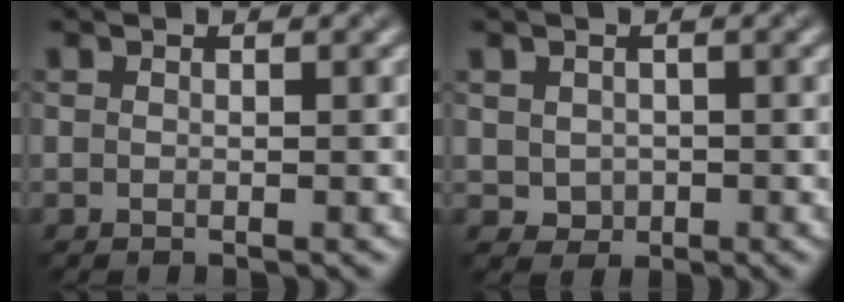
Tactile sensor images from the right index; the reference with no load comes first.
{"total": 1.7, "force": [0.0, 1.5, 0.7], "torque": [-0.014, -0.005, 0.002]}